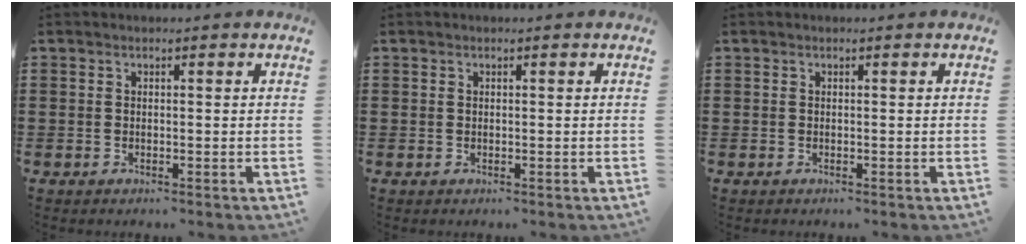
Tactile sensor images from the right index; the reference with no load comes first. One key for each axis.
{"total": 0.0}
{"total": 0.0}